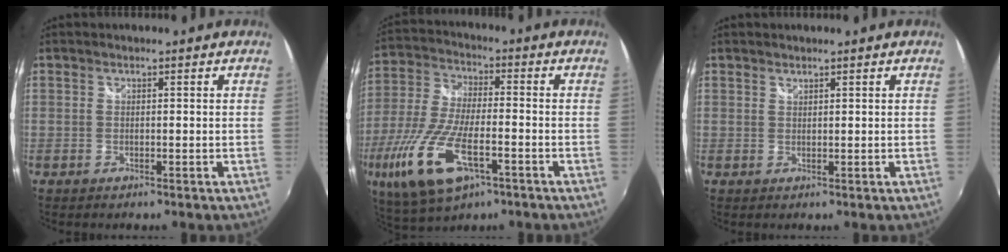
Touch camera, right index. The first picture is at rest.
{"total": 18.9, "force": [-8.5, 7.6, 15.1], "torque": [-0.328, -0.043, -0.158]}
{"total": 0.7, "force": [0.7, 0.2, 0.1], "torque": [-0.001, 0.001, 0.012]}